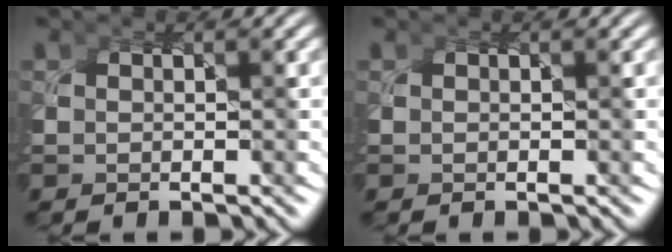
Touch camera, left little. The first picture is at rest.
{"total": 0.0}